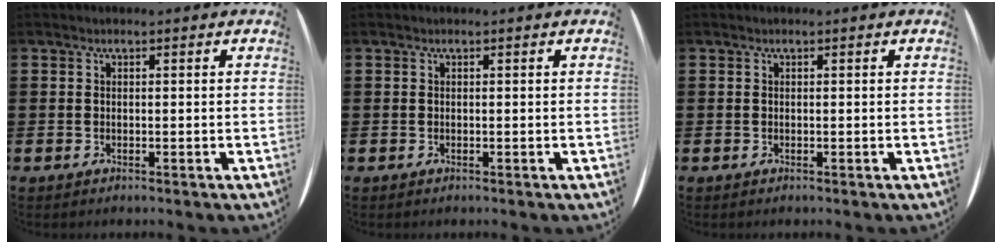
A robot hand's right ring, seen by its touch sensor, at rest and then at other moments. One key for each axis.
{"total": 0.0}
{"total": 0.0}